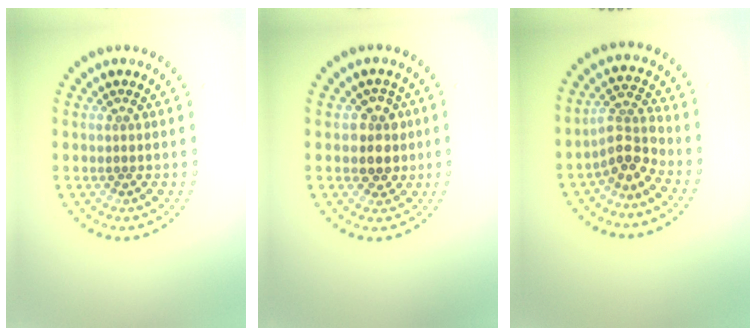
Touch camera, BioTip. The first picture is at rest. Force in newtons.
{"total": 2.9, "press": 2.6, "slide": 1.2}
{"total": 2.9, "press": 2.4, "slide": 1.7}